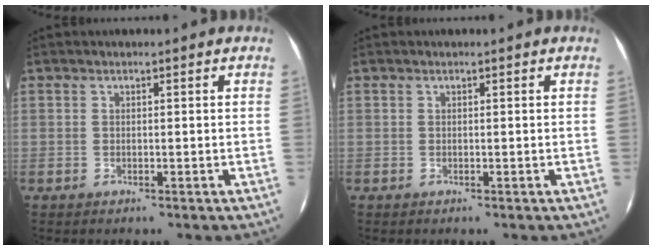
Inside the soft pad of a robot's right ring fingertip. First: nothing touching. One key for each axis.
{"total": 0.0}